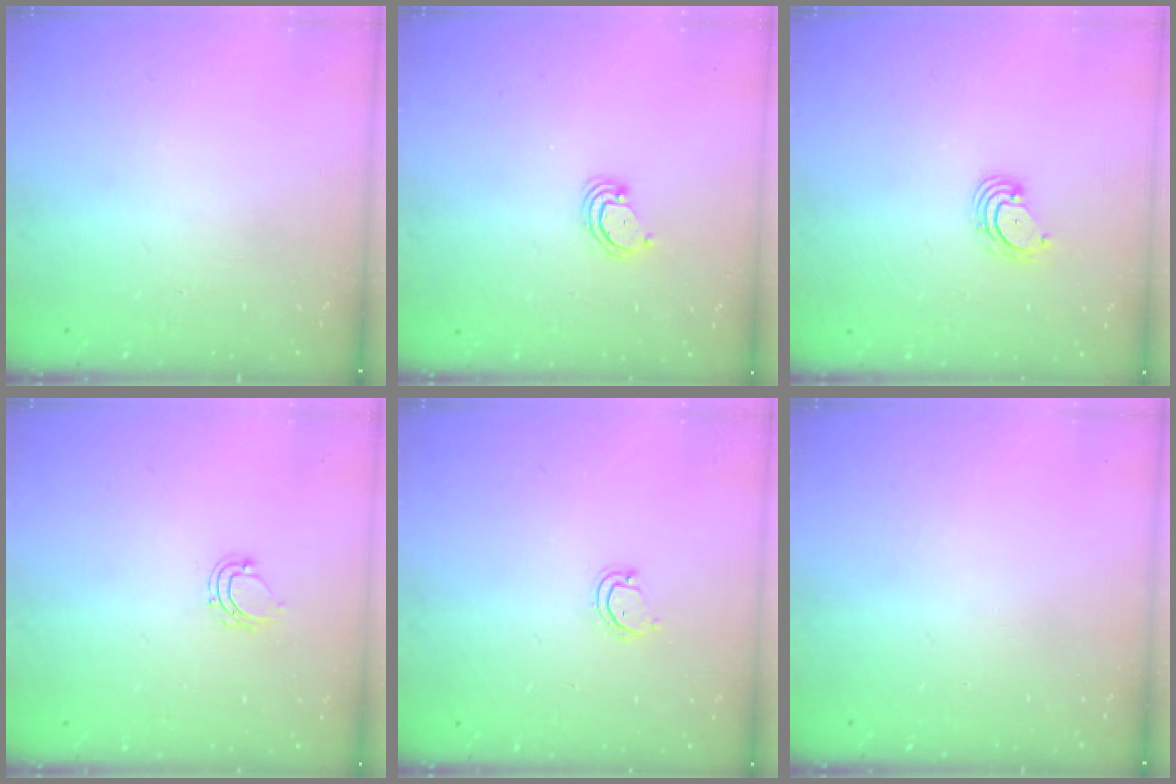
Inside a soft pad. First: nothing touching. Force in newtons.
{"total": 2.9, "press": 2.9, "slide": 0.3}
{"total": 3.5, "press": 3.5, "slide": 0.4}
{"total": 4.5, "press": 4.4, "slide": 0.6}
{"total": 3.3, "press": 3.3, "slide": 0.2}
{"total": 0.0}